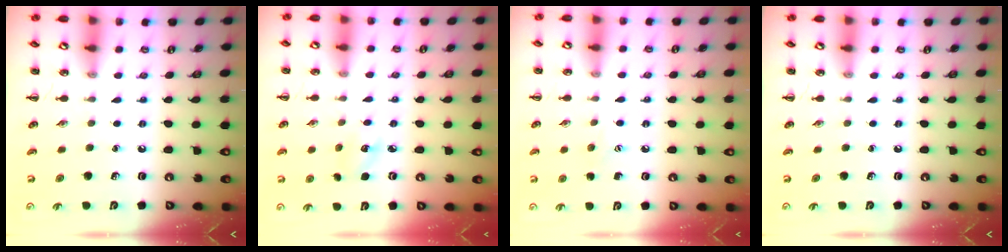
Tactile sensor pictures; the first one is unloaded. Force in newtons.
{"total": 3.7, "press": 3.6, "slide": 1.0}
{"total": 4.9, "press": 4.7, "slide": 1.2}
{"total": 0.0}